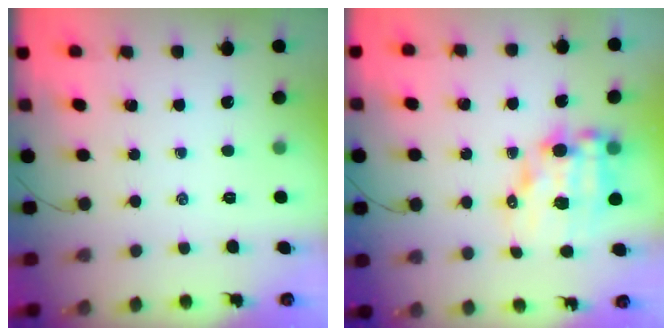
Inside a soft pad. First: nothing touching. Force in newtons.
{"total": 11.3, "press": 10.9, "slide": 2.8}